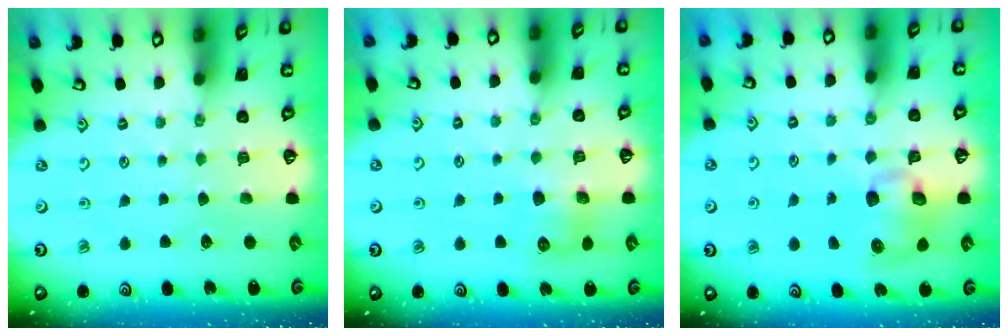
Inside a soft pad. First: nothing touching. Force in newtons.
{"total": 7.1, "press": 7.1, "slide": 0.3}
{"total": 9.0, "press": 8.9, "slide": 1.3}